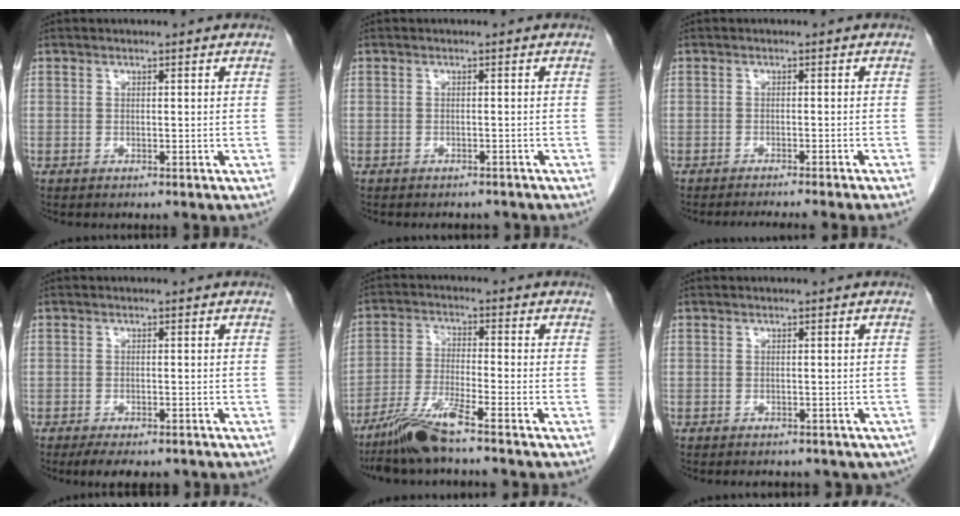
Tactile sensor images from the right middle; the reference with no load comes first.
{"total": 4.6, "force": [-4.1, 1.7, 1.2], "torque": [-0.015, 0.000, -0.046]}
{"total": 7.3, "force": [-6.5, -1.0, 3.1], "torque": [-0.016, -0.012, -0.084]}
{"total": 6.6, "force": [-5.2, 2.3, 3.3], "torque": [-0.041, -0.008, -0.071]}
{"total": 7.9, "force": [-6.2, -0.5, 4.8], "torque": [-0.101, -0.029, -0.121]}
{"total": 9.4, "force": [-7.7, 4.4, 3.2], "torque": [-0.045, -0.002, -0.073]}